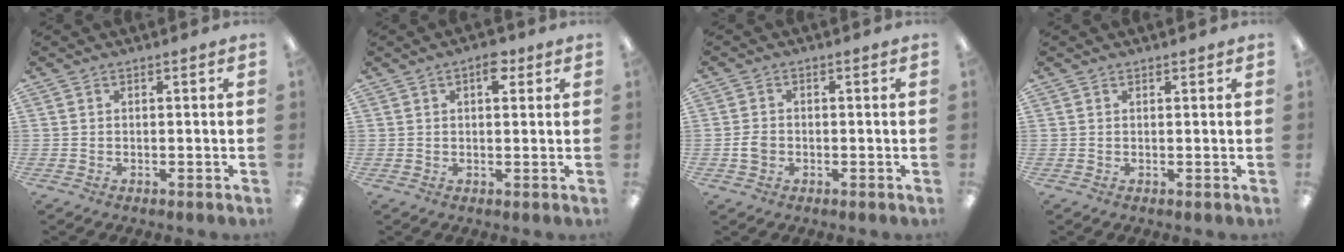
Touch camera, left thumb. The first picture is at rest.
{"total": 5.0, "force": [2.5, 2.6, 3.6], "torque": [-0.035, -0.008, 0.034]}
{"total": 2.9, "force": [-0.6, 2.3, 1.7], "torque": [-0.029, 0.005, -0.010]}
{"total": 0.7, "force": [0.6, 0.3, 0.1], "torque": [-0.001, 0.001, 0.011]}